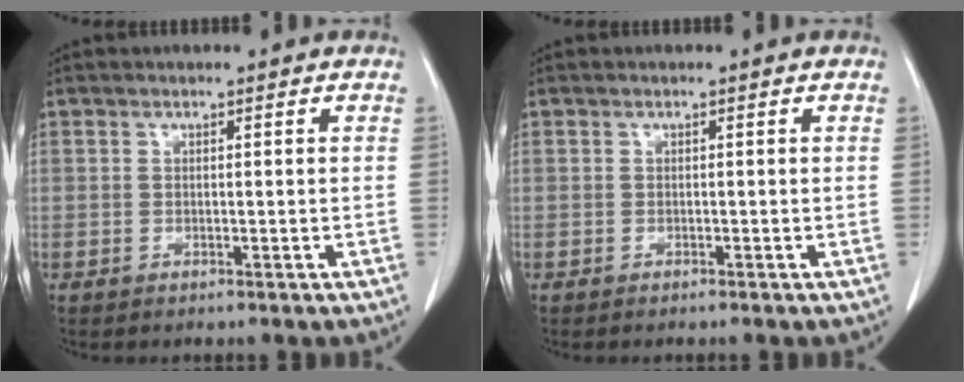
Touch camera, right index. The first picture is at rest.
{"total": 0.0}